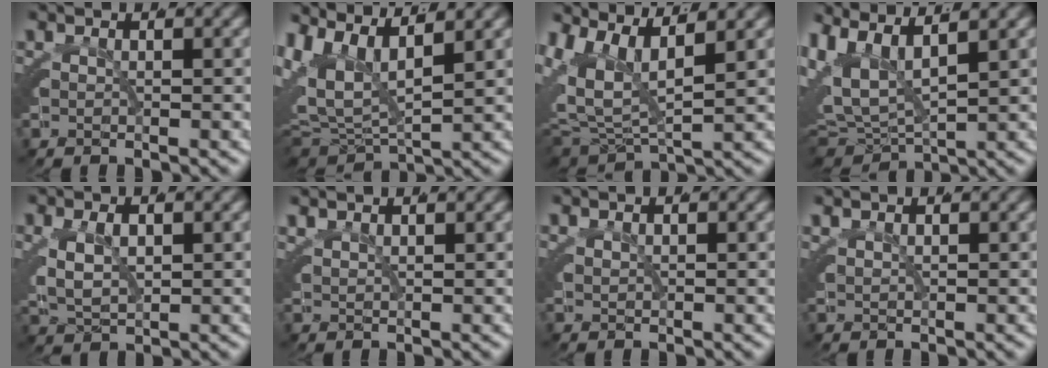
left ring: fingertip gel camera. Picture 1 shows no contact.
{"total": 9.2, "force": [1.9, 7.1, 5.5], "torque": [-0.113, 0.001, 0.020]}
{"total": 8.1, "force": [2.0, 6.4, 4.6], "torque": [-0.112, 0.004, 0.016]}
{"total": 11.2, "force": [2.5, 8.8, 6.3], "torque": [-0.135, -0.004, 0.026]}
{"total": 4.5, "force": [0.2, 3.8, 2.4], "torque": [-0.070, -0.013, 0.002]}
{"total": 2.5, "force": [1.6, 1.7, 0.8], "torque": [-0.029, -0.001, 0.026]}
{"total": 0.7, "force": [0.5, 0.5, 0.1], "torque": [-0.005, -0.001, 0.008]}
{"total": 1.6, "force": [1.1, 1.1, 0.5], "torque": [-0.015, 0.002, 0.017]}